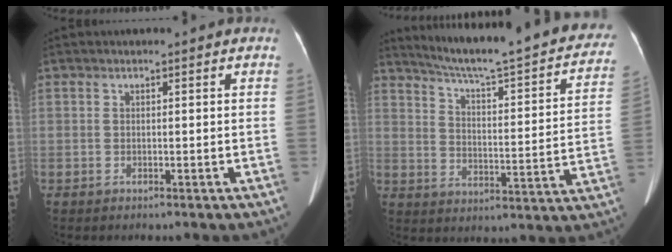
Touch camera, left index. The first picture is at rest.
{"total": 27.9, "force": [24.2, 3.2, 13.5], "torque": [-0.198, -0.052, 0.306]}